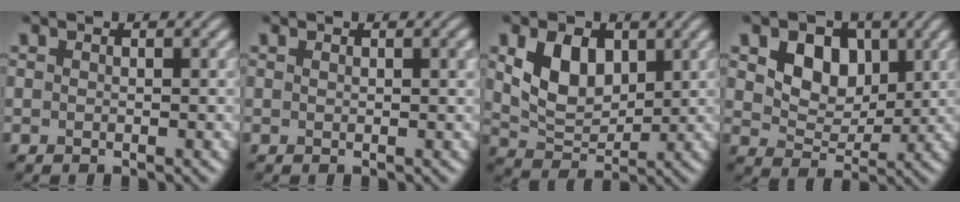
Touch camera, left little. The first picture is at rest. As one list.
[{"total": 0.9, "force": [0.5, 0.2, 0.8], "torque": [-0.011, 0.001, 0.008]}, {"total": 5.5, "force": [1.7, 3.7, 3.7], "torque": [-0.075, -0.005, 0.034]}, {"total": 5.8, "force": [2.1, 4.2, 3.5], "torque": [-0.073, -0.008, 0.034]}]